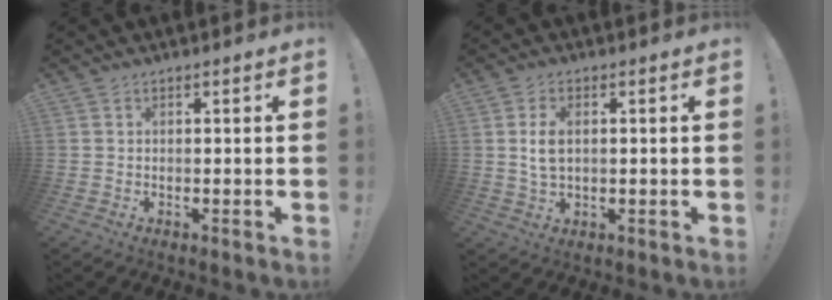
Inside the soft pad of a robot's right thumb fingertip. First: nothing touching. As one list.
[{"total": 4.8, "force": [0.8, 2.8, 3.8], "torque": [-0.063, 0.000, 0.010]}]